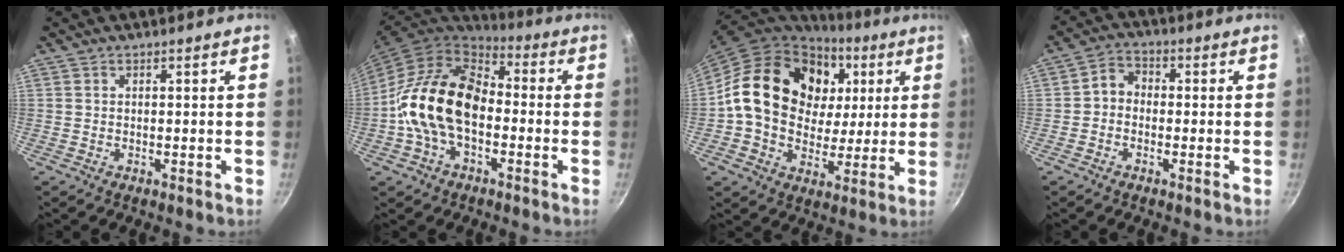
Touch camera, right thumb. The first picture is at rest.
{"total": 17.2, "force": [-2.3, 11.8, 12.4], "torque": [-0.202, 0.043, -0.055]}
{"total": 23.4, "force": [5.8, 17.7, 14.1], "torque": [-0.225, 0.004, 0.098]}
{"total": 4.3, "force": [-0.5, 3.6, 2.4], "torque": [-0.024, 0.016, -0.025]}